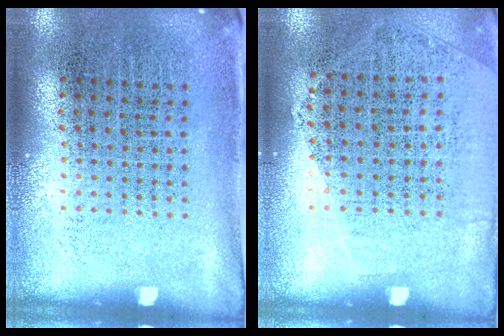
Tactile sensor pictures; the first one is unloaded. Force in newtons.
{"total": 1.2, "press": 0.9, "slide": 0.7}